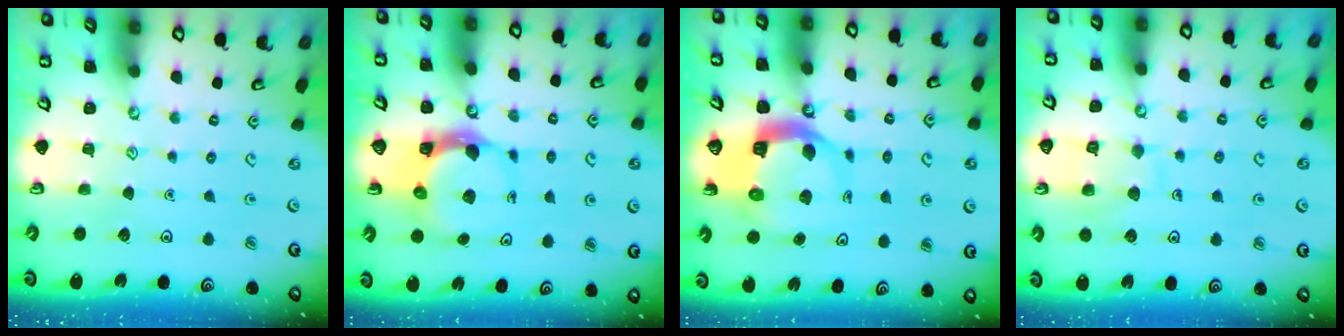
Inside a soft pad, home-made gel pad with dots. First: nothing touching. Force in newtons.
{"total": 5.1, "press": 5.0, "slide": 0.7}
{"total": 8.7, "press": 8.6, "slide": 1.2}
{"total": 9.6, "press": 9.6, "slide": 0.9}